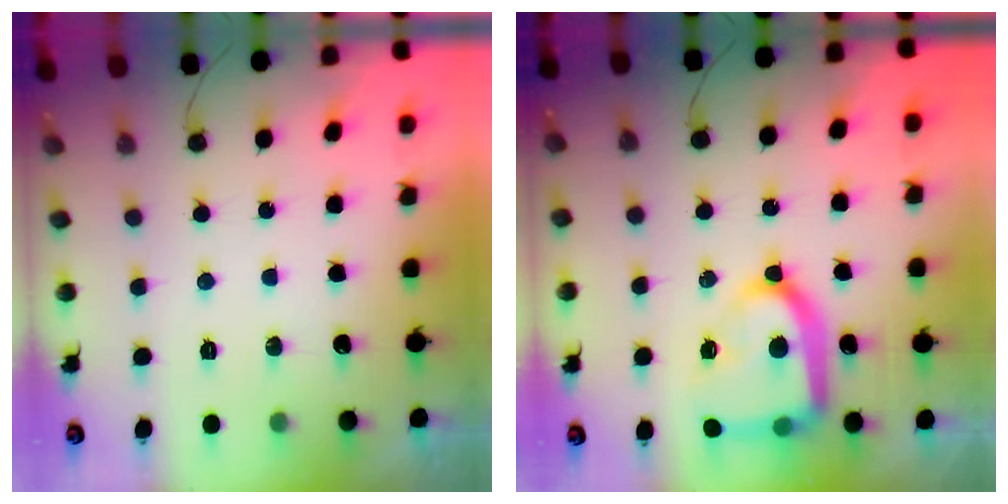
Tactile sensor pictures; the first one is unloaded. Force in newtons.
{"total": 19.0, "press": 18.9, "slide": 1.7}